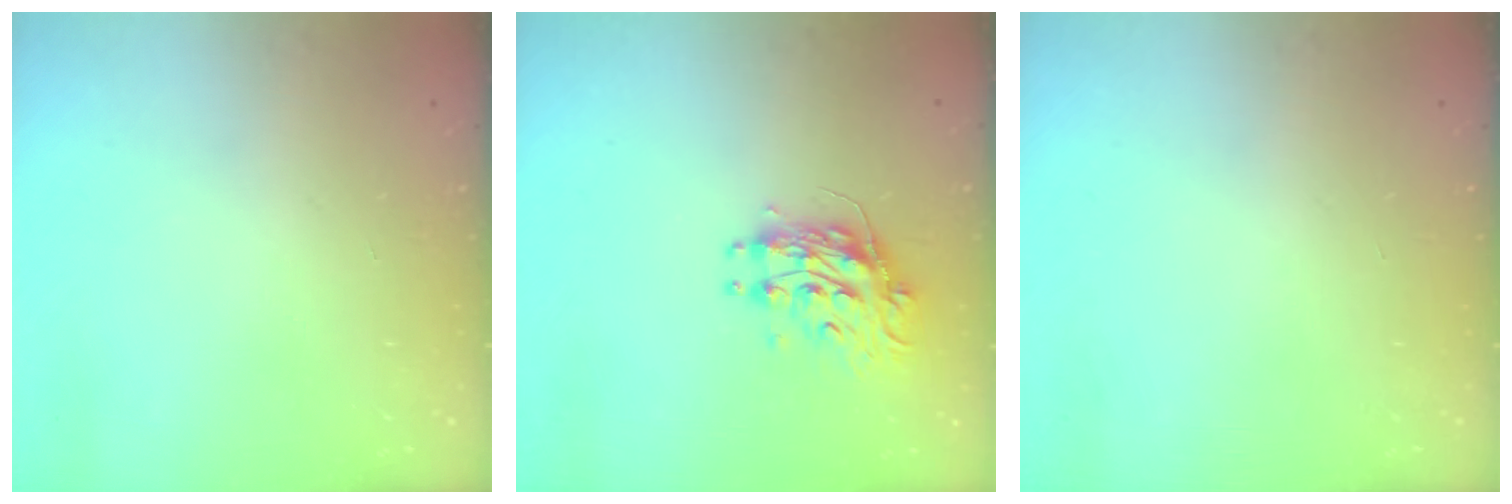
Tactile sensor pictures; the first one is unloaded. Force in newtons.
{"total": 10.1, "press": 10.0, "slide": 0.9}
{"total": 0.0}